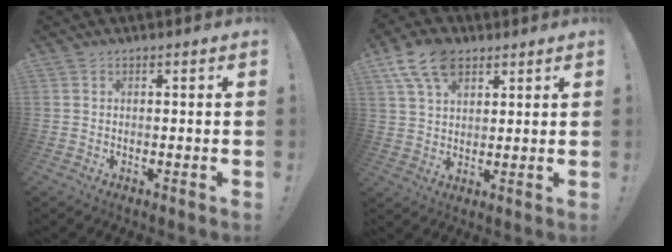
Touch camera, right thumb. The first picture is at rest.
{"total": 11.7, "force": [6.6, 7.0, 6.7], "torque": [-0.115, -0.017, 0.125]}